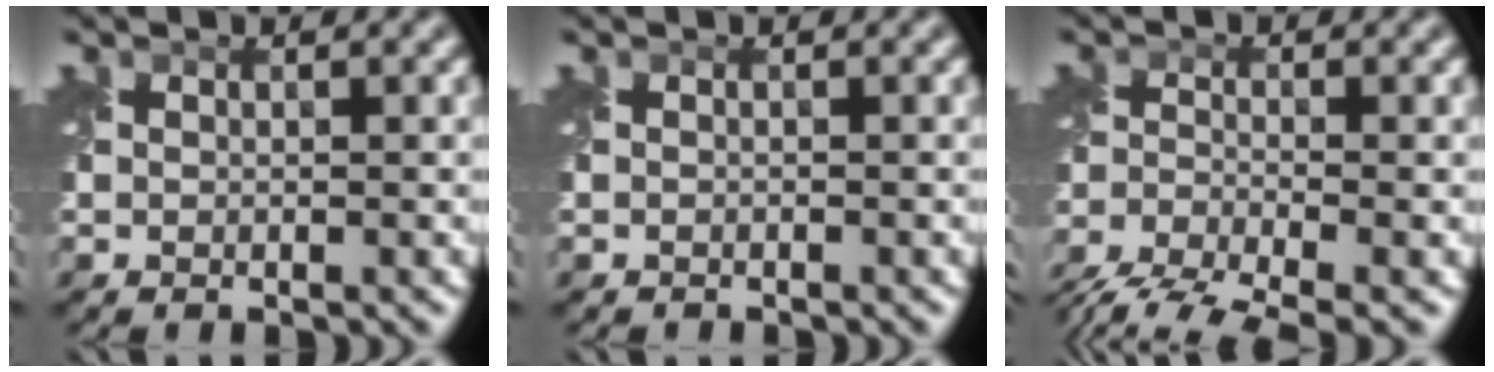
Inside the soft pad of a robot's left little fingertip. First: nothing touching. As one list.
[{"total": 0.6, "force": [-0.6, 0.1, 0.0], "torque": [0.000, -0.008, -0.010]}, {"total": 7.2, "force": [-6.1, 1.7, 3.5], "torque": [-0.073, -0.030, -0.113]}]